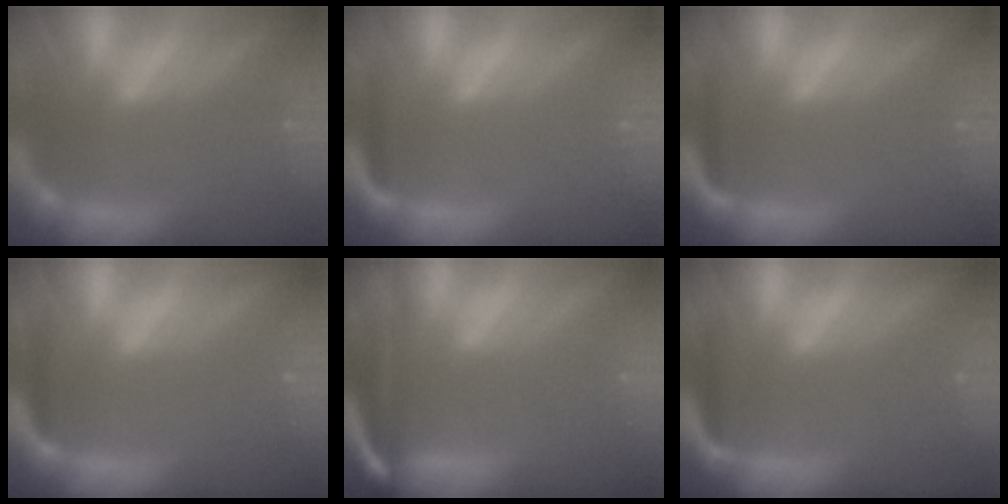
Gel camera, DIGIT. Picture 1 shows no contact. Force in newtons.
{"total": 1.9}
{"total": 1.9}
{"total": 1.4}
{"total": 9.0}
{"total": 2.5}